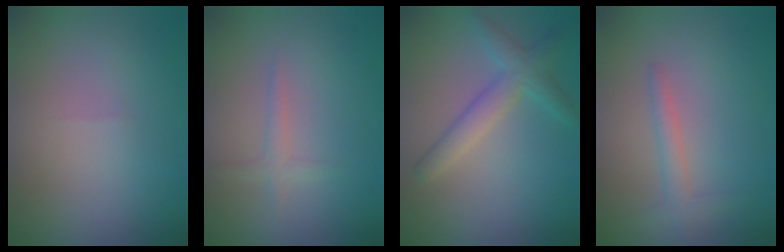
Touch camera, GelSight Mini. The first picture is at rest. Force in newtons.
{"total": 1.1, "press": 1.1, "slide": 0.1}
{"total": 1.9, "press": 1.9, "slide": 0.2}
{"total": 1.6, "press": 1.6, "slide": 0.1}